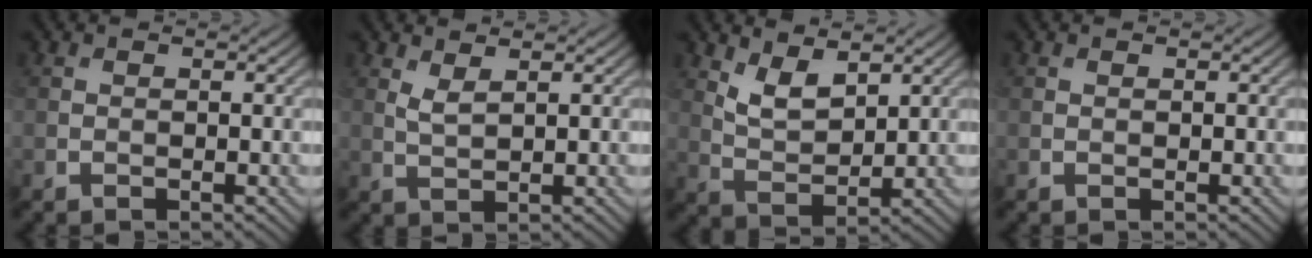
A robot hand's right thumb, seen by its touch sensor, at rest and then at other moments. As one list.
[{"total": 2.0, "force": [1.3, 0.5, 1.4], "torque": [-0.037, -0.004, 0.030]}, {"total": 4.9, "force": [3.1, 2.1, 3.1], "torque": [-0.073, -0.012, 0.064]}, {"total": 0.0}]